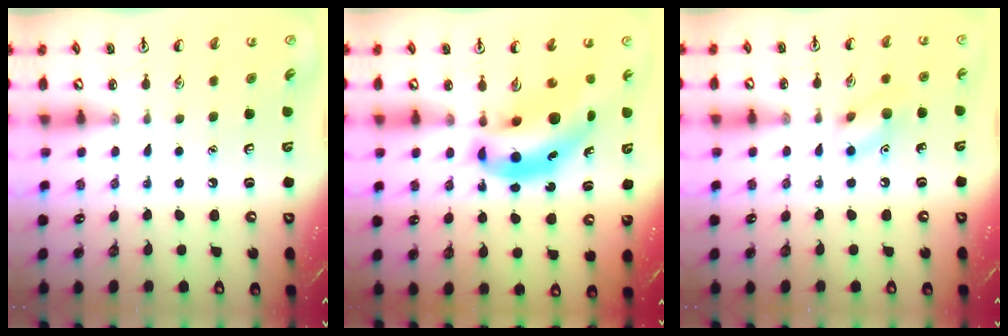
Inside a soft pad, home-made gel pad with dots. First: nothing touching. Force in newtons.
{"total": 11.7, "press": 11.2, "slide": 3.4}
{"total": 8.8, "press": 8.8, "slide": 0.4}